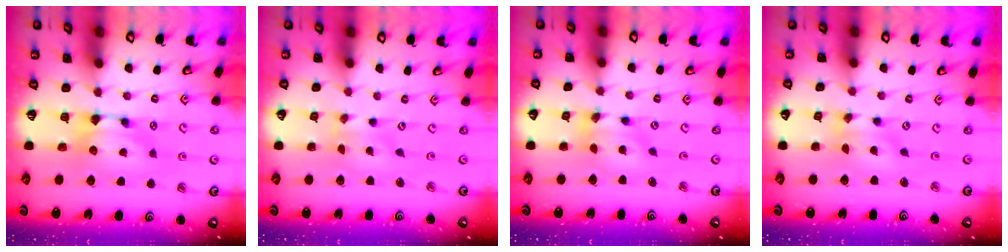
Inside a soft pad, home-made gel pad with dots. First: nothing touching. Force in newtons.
{"total": 3.3, "press": 3.1, "slide": 1.0}
{"total": 4.9, "press": 4.5, "slide": 1.9}
{"total": 1.3, "press": 0.1, "slide": 1.3}